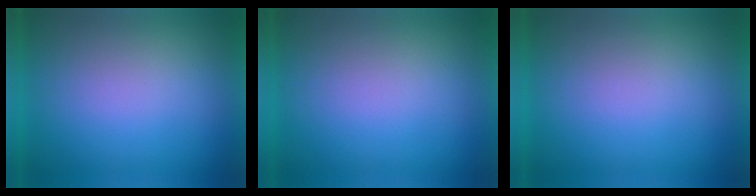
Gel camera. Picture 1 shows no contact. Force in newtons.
{"total": 0.0}
{"total": 0.0}